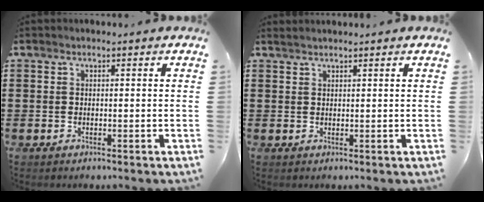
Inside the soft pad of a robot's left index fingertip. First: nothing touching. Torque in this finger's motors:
{"motor_torque": [0.13, 0.34, 0.00, 0.01]}